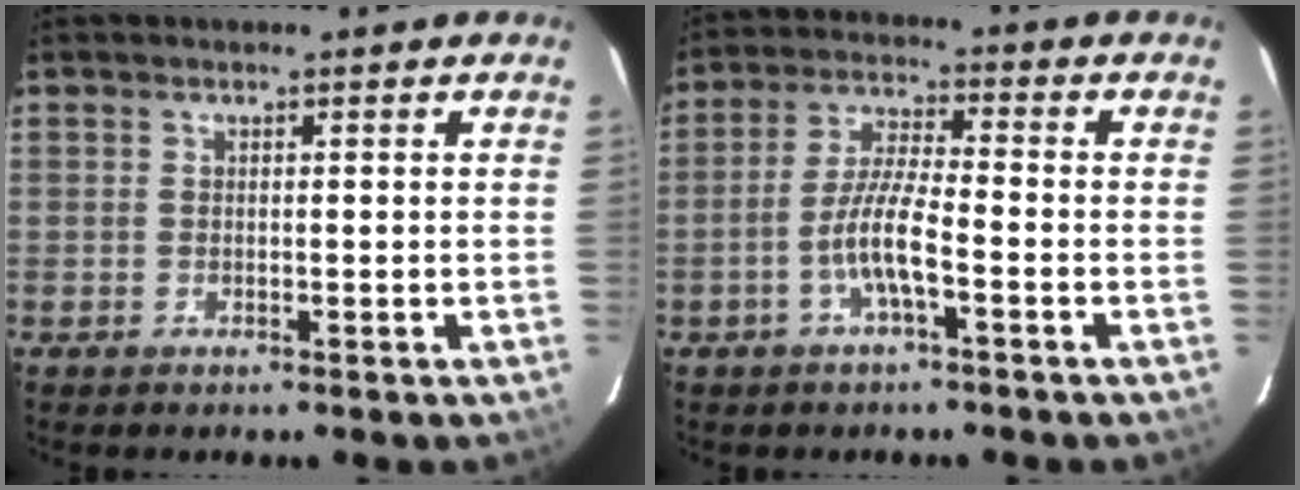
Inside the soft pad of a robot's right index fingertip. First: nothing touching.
{"total": 6.9, "force": [-3.0, 0.7, 6.1], "torque": [-0.129, 0.005, -0.056]}